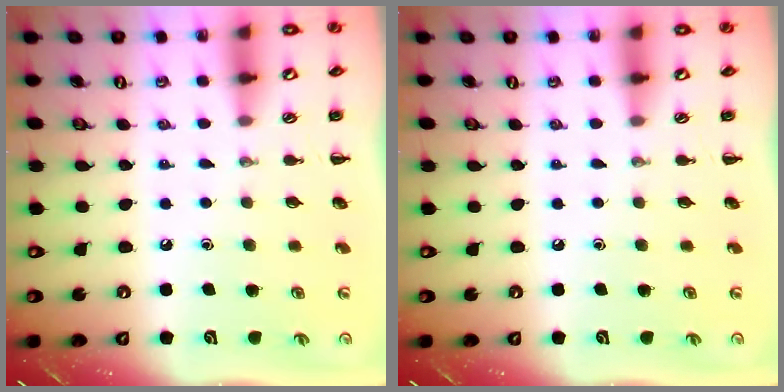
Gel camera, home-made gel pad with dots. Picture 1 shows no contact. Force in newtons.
{"total": 0.0}